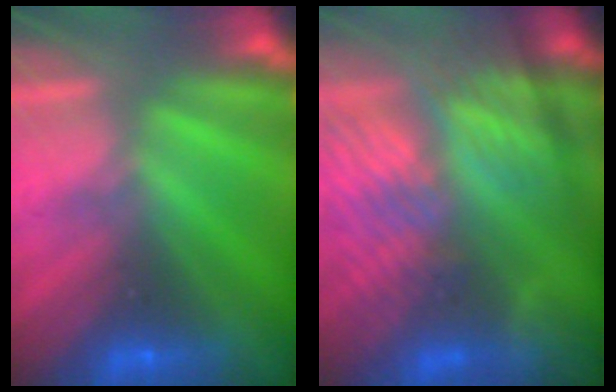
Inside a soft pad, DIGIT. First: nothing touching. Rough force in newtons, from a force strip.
{"total": 7.3}